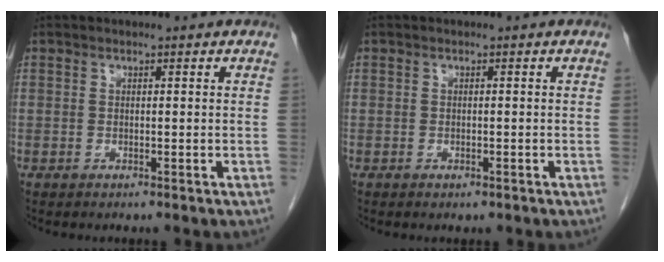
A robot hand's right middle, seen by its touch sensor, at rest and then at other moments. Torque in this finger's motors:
{"motor_torque": [-0.27, 0.01, -0.04, 0.00]}